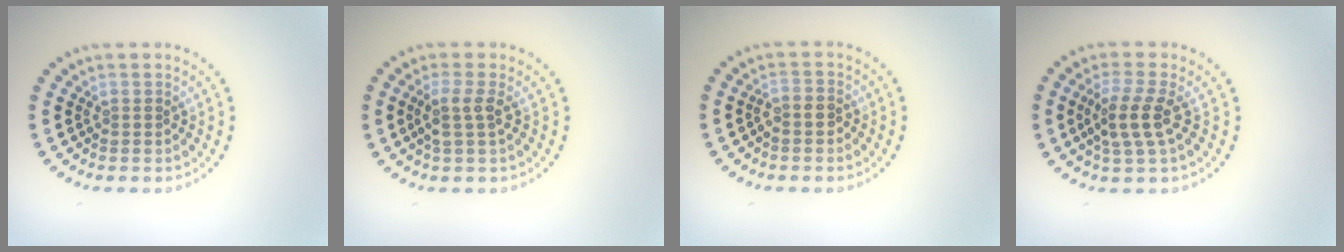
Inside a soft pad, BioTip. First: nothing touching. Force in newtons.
{"total": 2.2, "press": 1.8, "slide": 1.3}
{"total": 1.2, "press": 0.9, "slide": 0.7}
{"total": 3.3, "press": 2.9, "slide": 1.6}